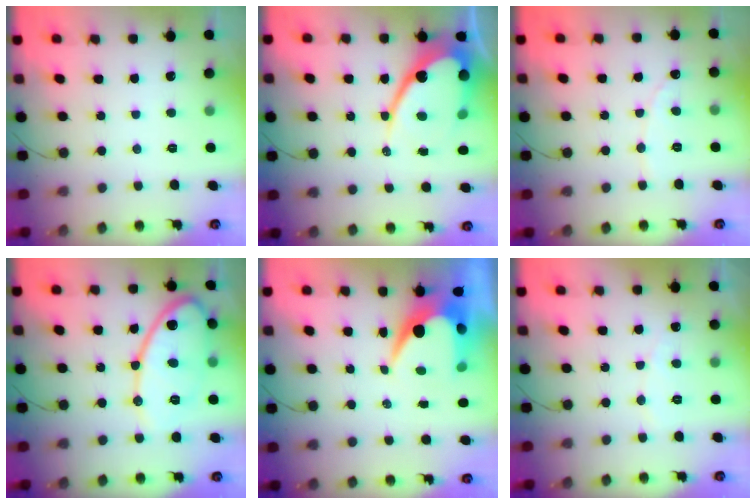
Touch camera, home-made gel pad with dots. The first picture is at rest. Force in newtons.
{"total": 17.2, "press": 17.1, "slide": 1.8}
{"total": 1.7, "press": 1.7, "slide": 0.1}
{"total": 14.1, "press": 14.1, "slide": 0.9}
{"total": 8.7, "press": 8.7, "slide": 0.8}
{"total": 4.0, "press": 4.0, "slide": 0.3}